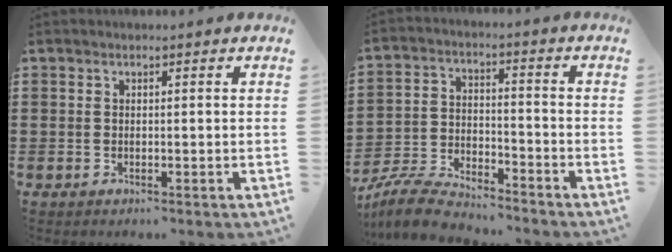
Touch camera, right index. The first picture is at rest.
{"total": 7.1, "force": [-6.9, 0.9, 1.7], "torque": [-0.041, 0.009, -0.134]}